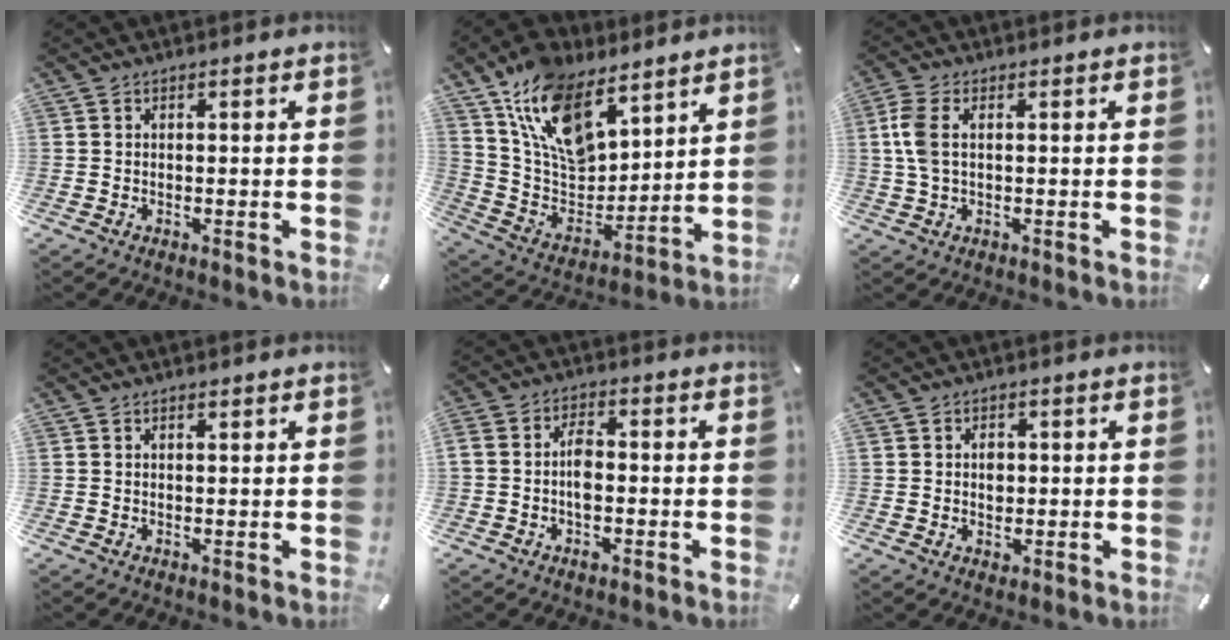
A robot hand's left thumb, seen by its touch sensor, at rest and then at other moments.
{"total": 17.9, "force": [11.7, 10.2, 9.0], "torque": [-0.182, -0.062, 0.221]}
{"total": 5.8, "force": [0.8, 3.0, 5.0], "torque": [-0.125, -0.001, 0.008]}
{"total": 0.6, "force": [0.4, 0.3, 0.4], "torque": [-0.008, 0.001, 0.007]}
{"total": 5.2, "force": [-1.2, 3.2, 3.9], "torque": [-0.068, 0.013, -0.018]}
{"total": 3.0, "force": [0.1, 2.6, 1.5], "torque": [-0.015, -0.001, -0.003]}